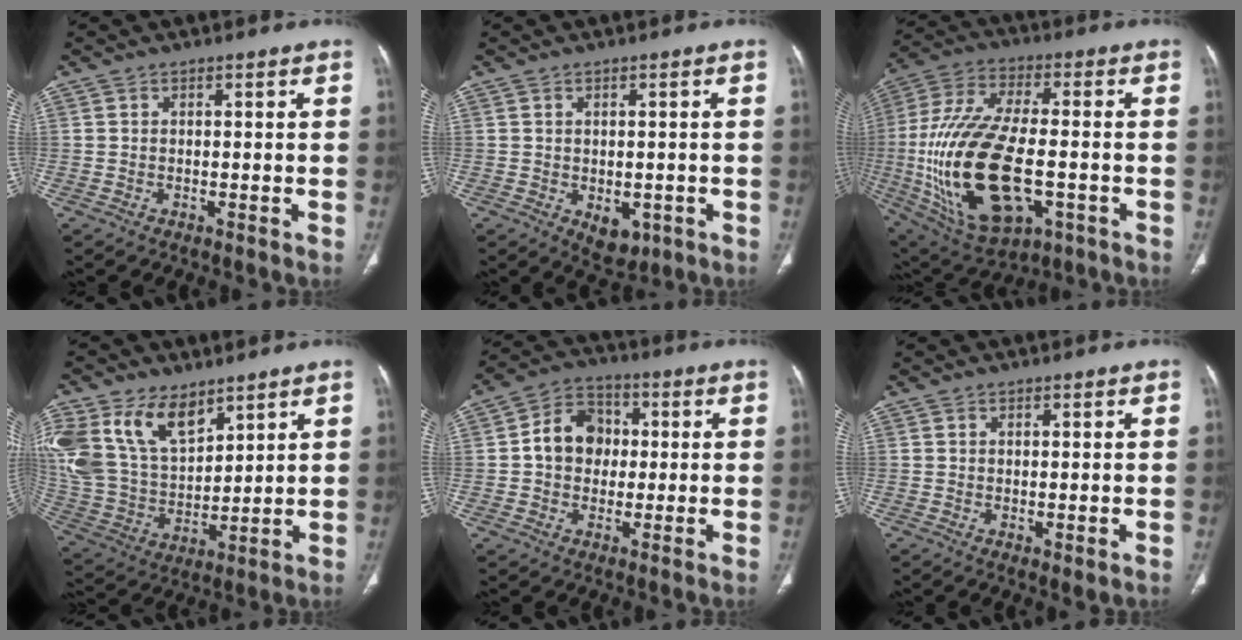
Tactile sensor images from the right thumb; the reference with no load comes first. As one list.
[{"total": 5.0, "force": [-1.6, 3.3, 3.4], "torque": [-0.028, 0.002, -0.005]}, {"total": 27.1, "force": [-5.0, 13.3, 23.1], "torque": [-0.493, -0.001, -0.064]}, {"total": 19.5, "force": [10.6, 11.6, 11.5], "torque": [-0.226, -0.028, 0.219]}, {"total": 9.8, "force": [0.5, 8.0, 5.6], "torque": [-0.063, 0.020, 0.000]}, {"total": 2.0, "force": [-0.2, 0.8, 1.8], "torque": [-0.032, -0.010, 0.002]}]